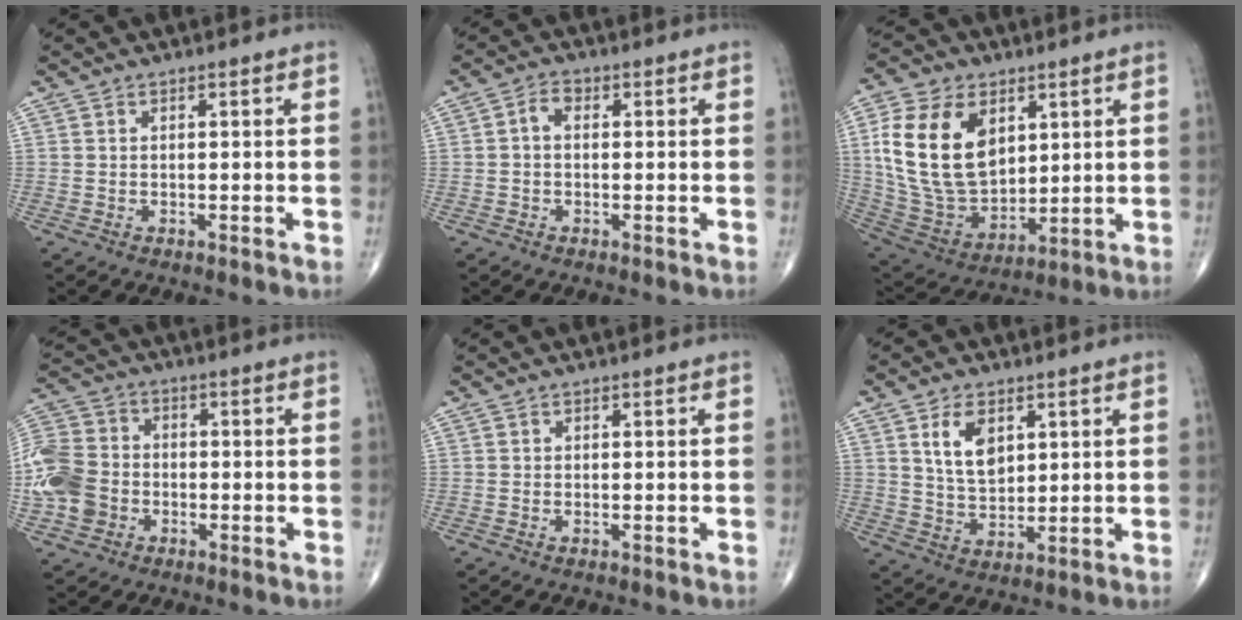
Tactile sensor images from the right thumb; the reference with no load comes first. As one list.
[{"total": 2.8, "force": [0.3, 1.9, 2.0], "torque": [-0.033, 0.013, 0.001]}, {"total": 20.1, "force": [5.9, 13.1, 14.0], "torque": [-0.252, -0.021, 0.125]}, {"total": 11.2, "force": [-2.8, 9.1, 5.9], "torque": [-0.118, 0.020, -0.061]}, {"total": 0.0}, {"total": 7.8, "force": [3.1, 4.7, 5.3], "torque": [-0.079, -0.020, 0.065]}]